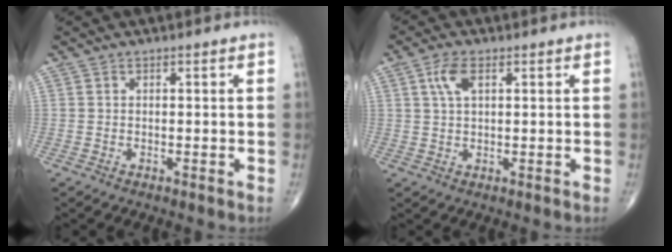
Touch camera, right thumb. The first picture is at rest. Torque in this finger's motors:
{"motor_torque": [-0.14, 0.15, 0.04, 0.00, 0.03]}